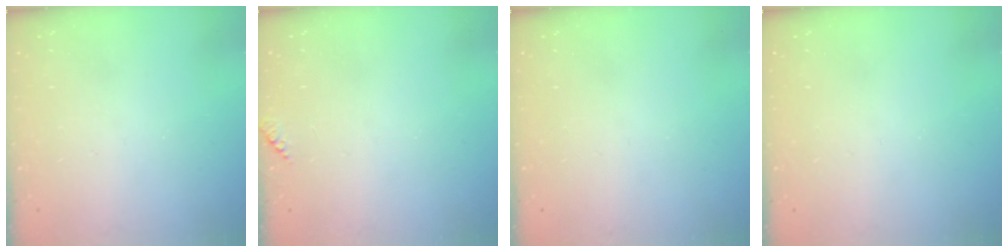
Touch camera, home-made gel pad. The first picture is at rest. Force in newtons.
{"total": 4.4, "press": 4.4, "slide": 0.4}
{"total": 0.0}
{"total": 0.0}